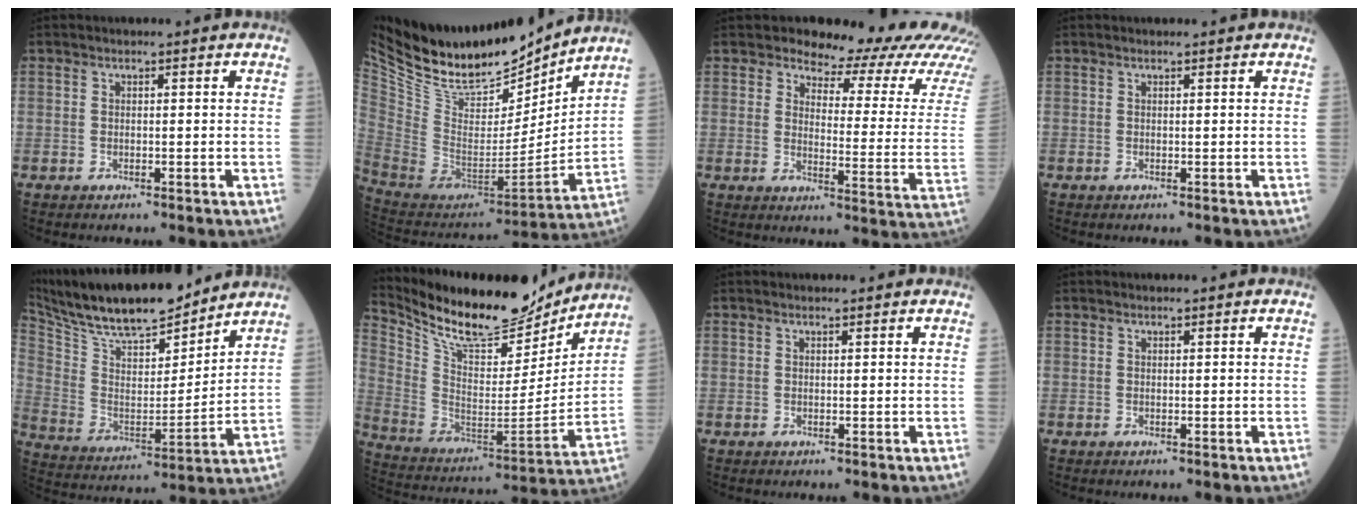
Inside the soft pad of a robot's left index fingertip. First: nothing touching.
{"total": 24.2, "force": [21.0, 5.9, 10.4], "torque": [-0.208, -0.019, 0.362]}
{"total": 16.3, "force": [15.6, 2.2, 3.8], "torque": [-0.036, -0.099, 0.157]}
{"total": 0.5, "force": [0.5, 0.1, 0.1], "torque": [-0.006, 0.007, 0.009]}
{"total": 20.1, "force": [17.7, 4.0, 8.7], "torque": [-0.168, 0.007, 0.308]}
{"total": 20.6, "force": [18.3, 5.5, 7.8], "torque": [-0.155, -0.017, 0.308]}
{"total": 1.1, "force": [1.0, 0.2, 0.2], "torque": [-0.011, 0.011, 0.015]}
{"total": 0.0}